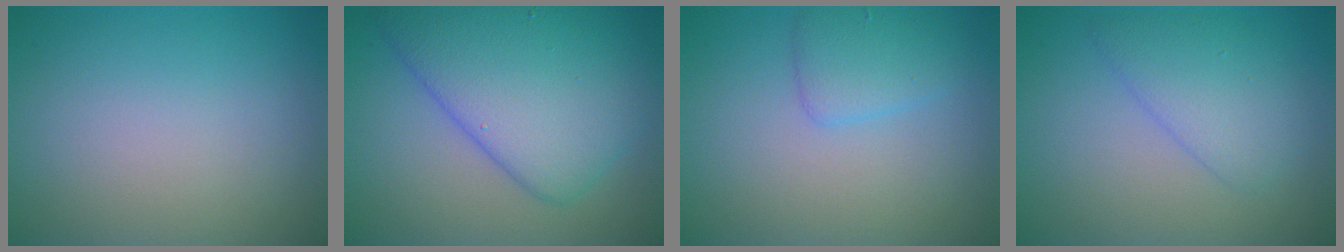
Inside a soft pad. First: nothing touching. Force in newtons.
{"total": 9.0, "press": 9.0, "slide": 0.2}
{"total": 2.4, "press": 2.4, "slide": 0.0}
{"total": 3.3, "press": 3.3, "slide": 0.2}